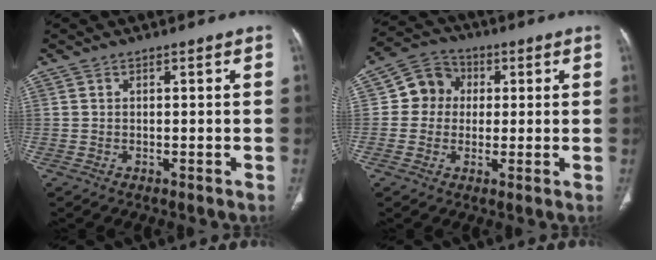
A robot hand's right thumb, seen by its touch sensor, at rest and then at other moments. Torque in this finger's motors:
{"motor_torque": [-0.16, -0.19, 0.22, -0.16, 0.08]}